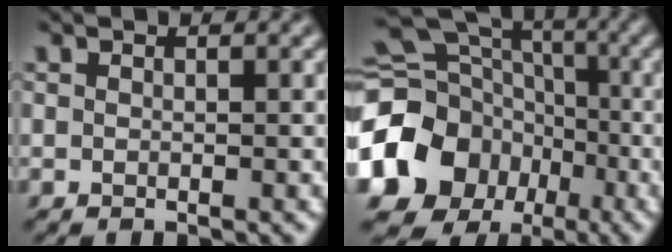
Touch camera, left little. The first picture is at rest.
{"total": 15.7, "force": [-5.0, 13.5, 6.4], "torque": [-0.153, -0.016, -0.107]}